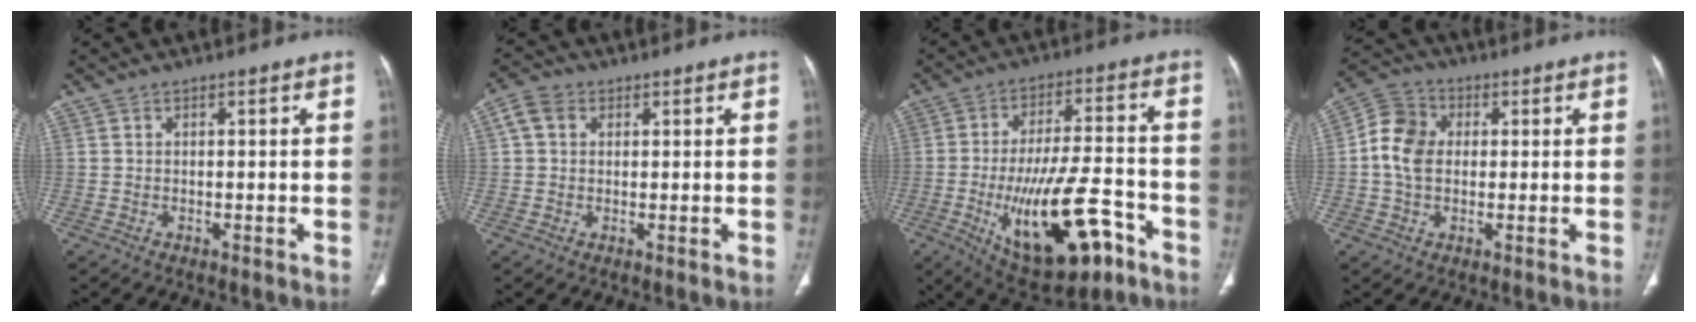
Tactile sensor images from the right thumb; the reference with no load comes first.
{"total": 4.1, "force": [1.3, 3.3, 2.2], "torque": [-0.038, 0.010, 0.023]}
{"total": 20.2, "force": [-8.3, 8.3, 16.5], "torque": [-0.264, 0.035, -0.114]}
{"total": 8.2, "force": [0.5, 6.2, 5.2], "torque": [-0.096, 0.018, -0.001]}